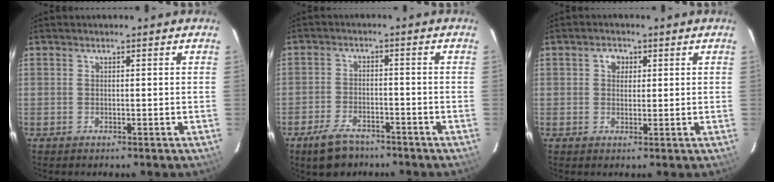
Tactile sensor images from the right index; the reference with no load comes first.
{"total": 7.7, "force": [-5.8, 3.9, 3.4], "torque": [-0.090, 0.004, -0.093]}
{"total": 2.5, "force": [0.8, 2.2, 1.0], "torque": [-0.013, 0.011, 0.012]}